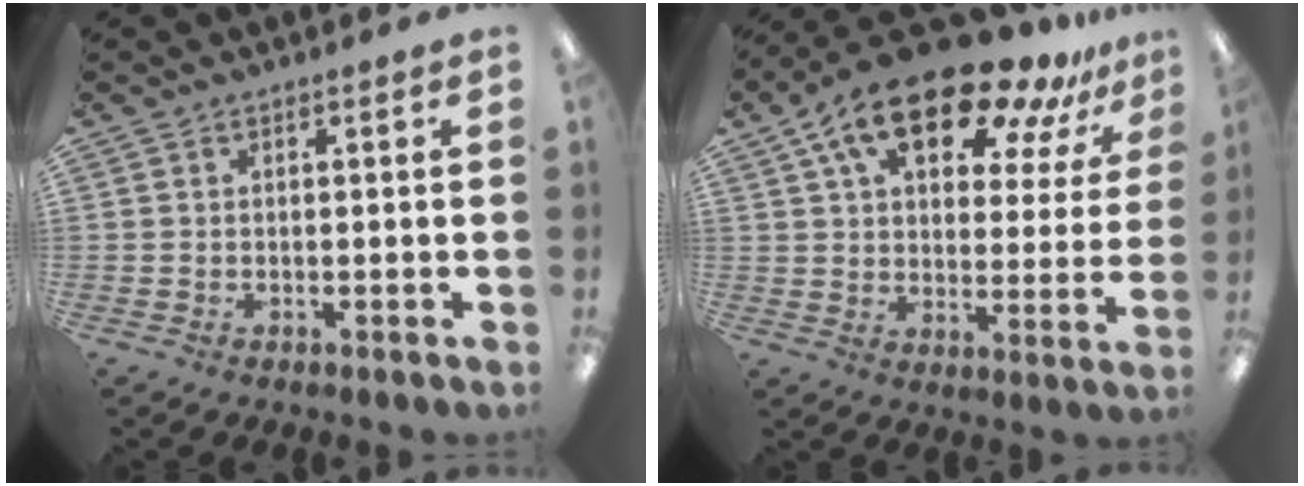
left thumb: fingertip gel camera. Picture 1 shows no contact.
{"total": 19.8, "force": [13.1, 8.3, 12.4], "torque": [-0.211, -0.072, 0.222]}